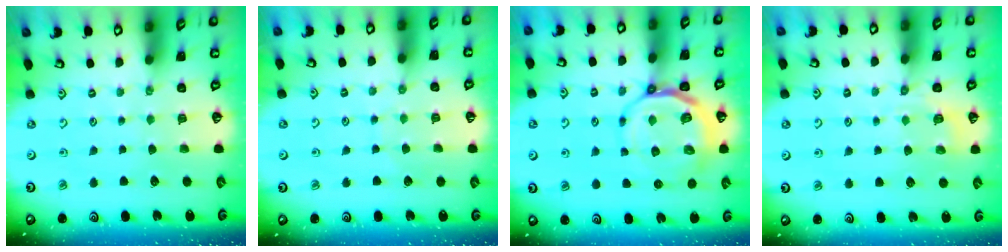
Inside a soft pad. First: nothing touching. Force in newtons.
{"total": 4.1, "press": 4.1, "slide": 0.4}
{"total": 10.8, "press": 10.4, "slide": 2.7}
{"total": 4.4, "press": 4.1, "slide": 1.7}